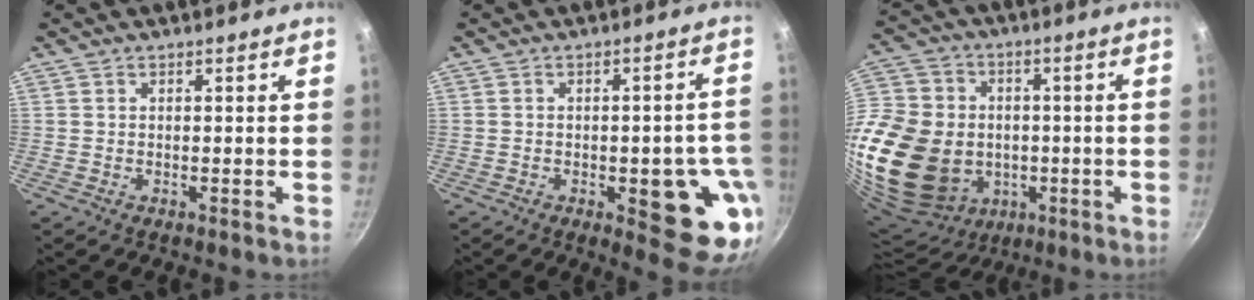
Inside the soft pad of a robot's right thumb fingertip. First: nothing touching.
{"total": 14.3, "force": [-4.2, 5.6, 12.5], "torque": [-0.094, 0.014, -0.051]}
{"total": 31.6, "force": [-4.4, 25.2, 18.7], "torque": [-0.420, 0.025, -0.051]}